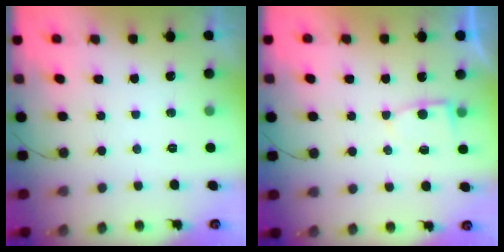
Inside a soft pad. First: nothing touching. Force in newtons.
{"total": 4.0, "press": 4.0, "slide": 0.4}